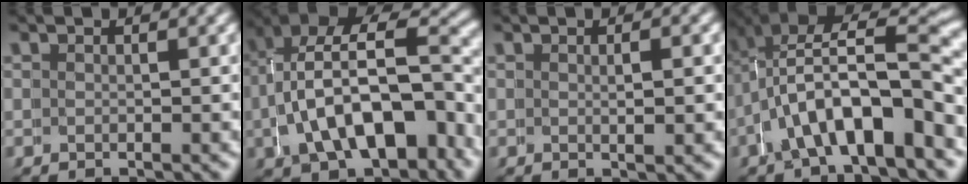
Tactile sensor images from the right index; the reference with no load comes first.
{"total": 9.2, "force": [-1.1, 5.4, 7.3], "torque": [-0.141, -0.023, -0.007]}
{"total": 1.2, "force": [0.2, -0.6, 0.9], "torque": [-0.010, 0.001, 0.006]}
{"total": 7.0, "force": [-0.8, 2.9, 6.3], "torque": [-0.105, -0.005, -0.009]}